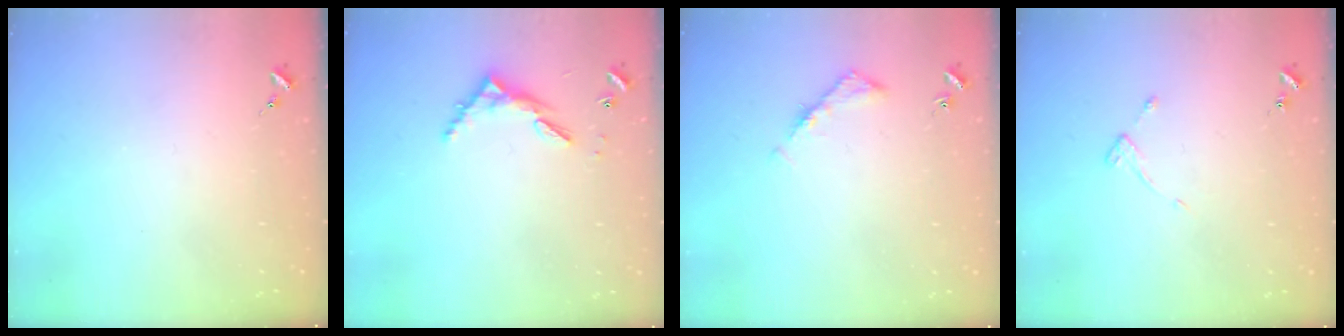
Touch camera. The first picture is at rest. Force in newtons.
{"total": 6.3, "press": 6.3, "slide": 0.5}
{"total": 5.0, "press": 4.9, "slide": 0.8}
{"total": 3.6, "press": 3.6, "slide": 0.6}